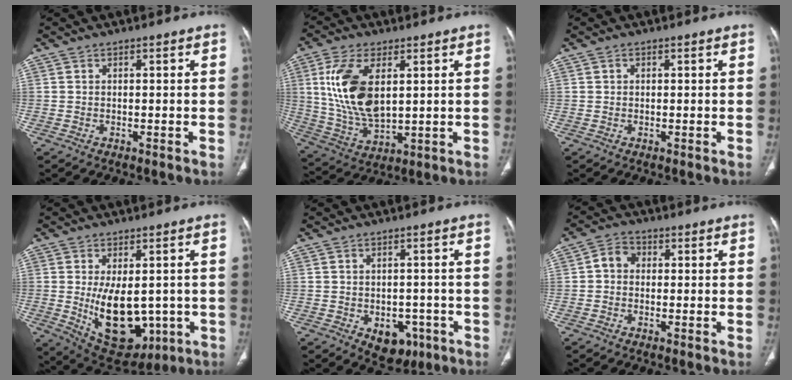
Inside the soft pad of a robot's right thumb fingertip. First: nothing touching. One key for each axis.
{"total": 15.1, "fx": 3.7, "fy": 7.8, "fz": 12.4, "tx": -0.253, "ty": -0.017, "tz": 0.083}
{"total": 0.6, "fx": 0.2, "fy": 0.5, "fz": 0.3, "tx": -0.002, "ty": 0.001, "tz": 0.003}
{"total": 14.9, "fx": -1.7, "fy": 8.7, "fz": 11.9, "tx": -0.156, "ty": -0.016, "tz": 0.007}
{"total": 7.0, "fx": -2.8, "fy": 4.9, "fz": 4.1, "tx": -0.028, "ty": 0.013, "tz": -0.024}
{"total": 3.9, "fx": 0.1, "fy": 3.3, "fz": 2.2, "tx": -0.025, "ty": 0.013, "tz": -0.008}